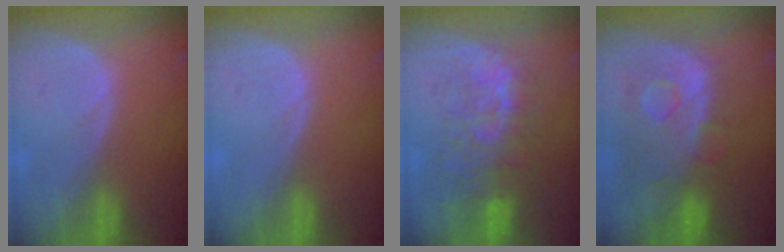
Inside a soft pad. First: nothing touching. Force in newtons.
{"total": 0.0}
{"total": 9.9, "press": 8.6, "slide": 4.9}
{"total": 11.3, "press": 9.8, "slide": 5.6}